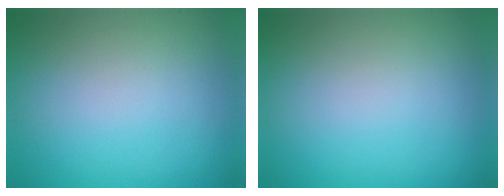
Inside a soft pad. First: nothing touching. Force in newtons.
{"total": 0.0}